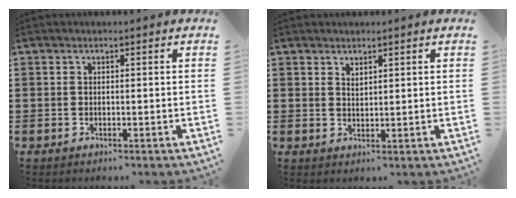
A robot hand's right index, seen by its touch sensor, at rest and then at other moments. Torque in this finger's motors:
{"motor_torque": [-0.25, 0.27, -0.06, 0.00]}